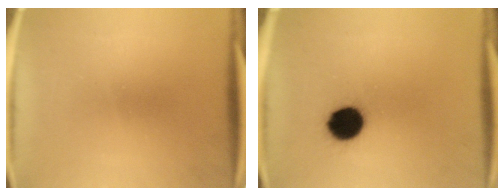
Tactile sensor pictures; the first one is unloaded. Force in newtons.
{"total": 10.3}